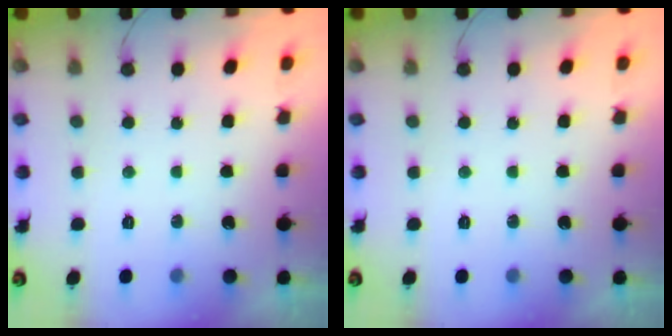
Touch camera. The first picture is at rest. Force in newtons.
{"total": 0.0}